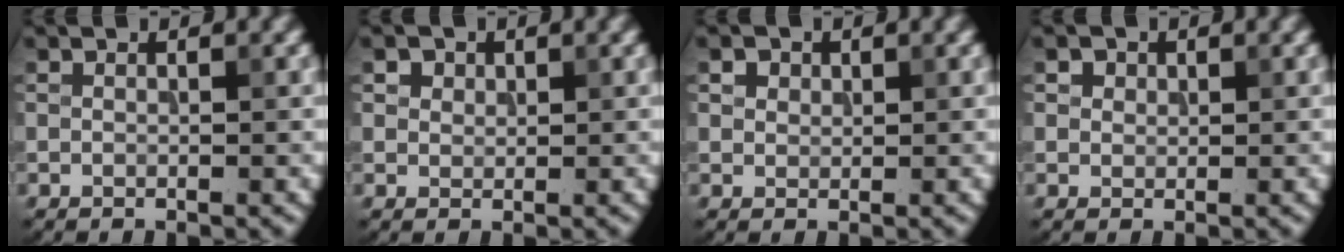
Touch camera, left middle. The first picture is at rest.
{"total": 2.9, "force": [1.8, 1.9, 1.1], "torque": [-0.035, 0.003, 0.031]}
{"total": 2.9, "force": [1.8, 2.0, 1.2], "torque": [-0.036, 0.007, 0.029]}
{"total": 2.3, "force": [1.4, 1.6, 0.9], "torque": [-0.020, 0.004, 0.017]}